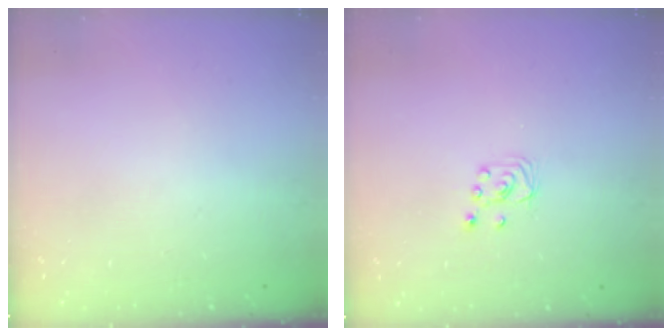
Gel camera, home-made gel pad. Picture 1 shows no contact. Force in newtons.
{"total": 3.1, "press": 3.1, "slide": 0.2}